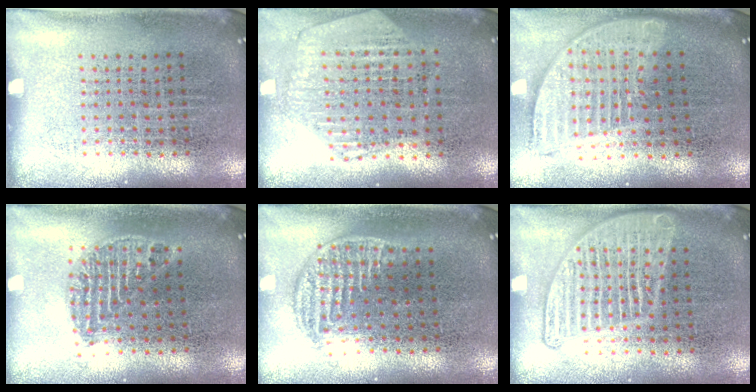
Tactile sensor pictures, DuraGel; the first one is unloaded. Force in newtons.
{"total": 1.2, "press": 1.2, "slide": 0.2}
{"total": 1.8, "press": 1.5, "slide": 0.9}
{"total": 1.1, "press": 1.0, "slide": 0.4}
{"total": 1.2, "press": 1.0, "slide": 0.6}
{"total": 2.8, "press": 2.8, "slide": 0.3}